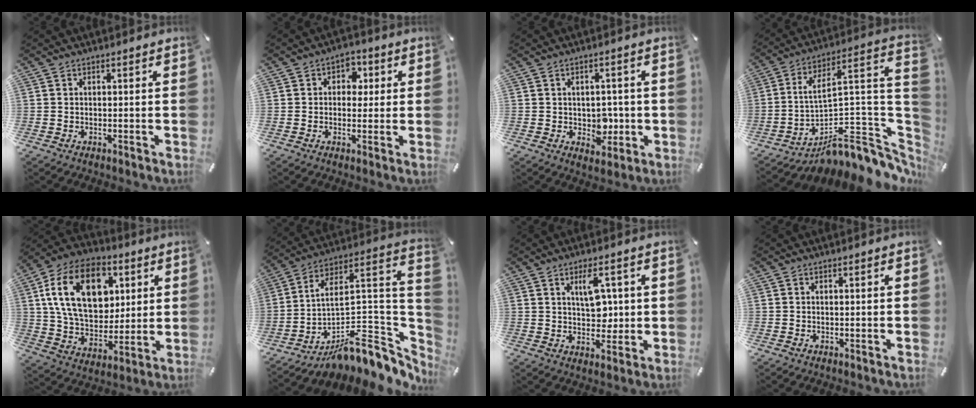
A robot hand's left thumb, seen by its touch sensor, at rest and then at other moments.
{"total": 4.4, "force": [0.1, 3.8, 2.2], "torque": [-0.017, 0.002, -0.008]}
{"total": 5.3, "force": [-0.6, 4.5, 2.9], "torque": [-0.029, -0.001, -0.010]}
{"total": 14.3, "force": [-5.9, 7.5, 10.7], "torque": [-0.107, -0.029, -0.092]}
{"total": 21.0, "force": [6.2, 14.5, 13.7], "torque": [-0.258, -0.003, 0.111]}
{"total": 15.5, "force": [-6.5, 8.6, 11.1], "torque": [-0.120, -0.038, -0.103]}
{"total": 7.9, "force": [2.4, 4.8, 5.8], "torque": [-0.082, -0.005, 0.038]}
{"total": 0.0}